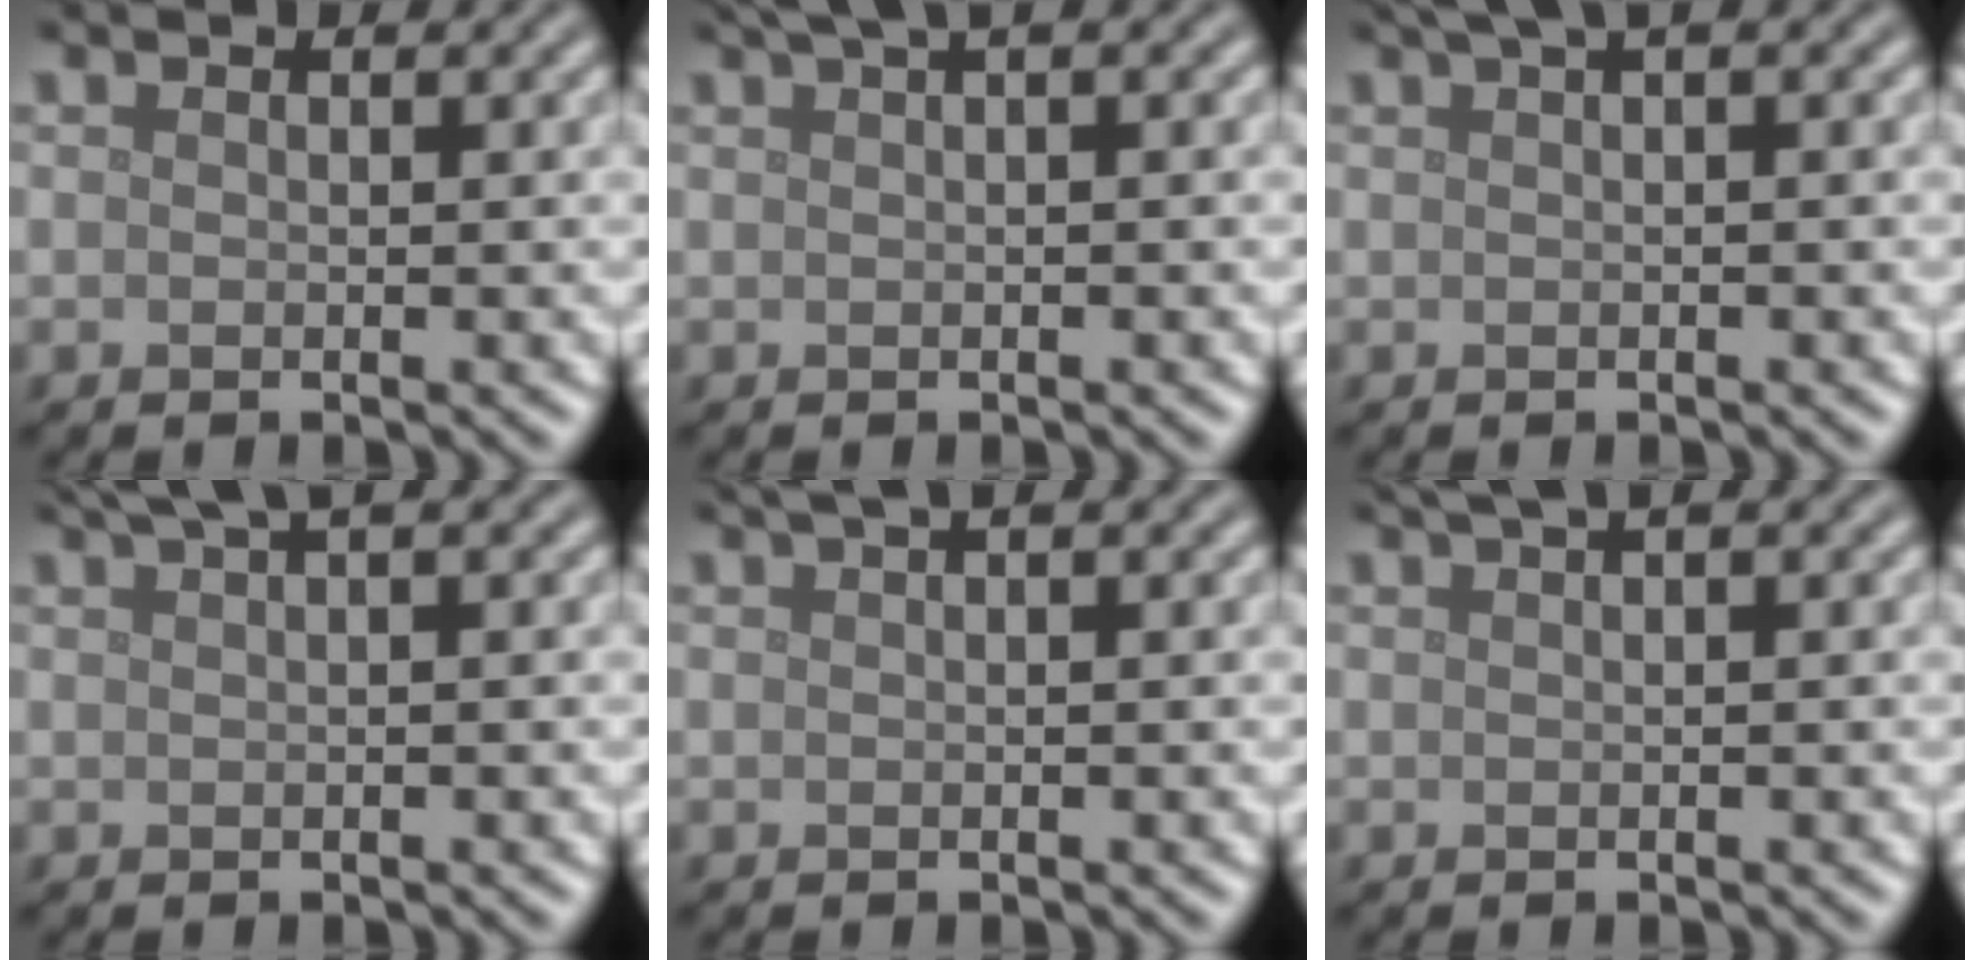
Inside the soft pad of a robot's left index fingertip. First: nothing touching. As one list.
[{"total": 3.1, "force": [1.7, 0.9, 2.4], "torque": [-0.025, 0.006, 0.022]}, {"total": 2.7, "force": [1.4, 0.7, 2.2], "torque": [-0.028, 0.006, 0.020]}, {"total": 3.0, "force": [1.9, 0.6, 2.3], "torque": [-0.027, 0.010, 0.030]}, {"total": 2.3, "force": [1.3, 0.7, 1.8], "torque": [-0.024, 0.005, 0.018]}, {"total": 2.9, "force": [1.7, 1.0, 2.2], "torque": [-0.025, 0.006, 0.021]}]